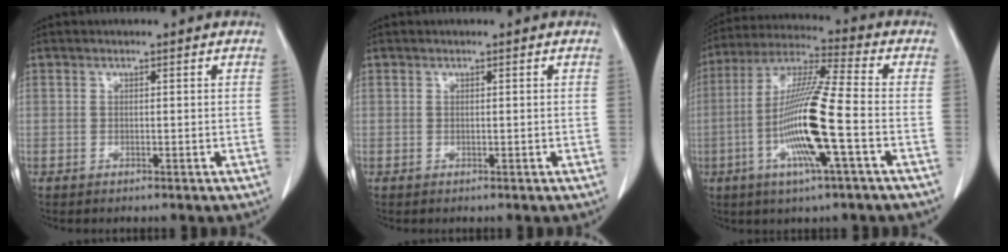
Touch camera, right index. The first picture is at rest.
{"total": 0.0}
{"total": 14.6, "force": [-3.9, 0.1, 14.1], "torque": [-0.282, -0.006, -0.081]}